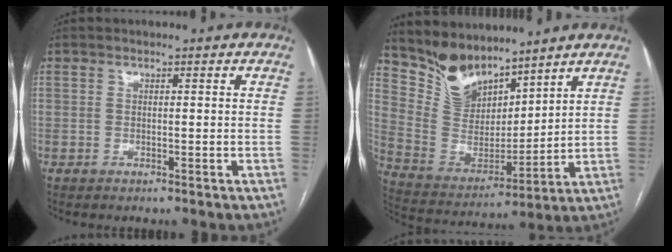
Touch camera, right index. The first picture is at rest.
{"total": 11.5, "force": [10.1, 4.4, 3.2], "torque": [-0.078, 0.001, 0.209]}